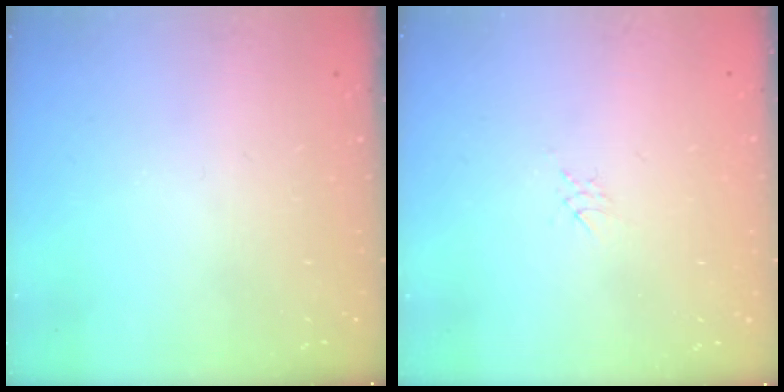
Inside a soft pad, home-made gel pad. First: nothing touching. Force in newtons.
{"total": 2.2, "press": 2.2, "slide": 0.4}